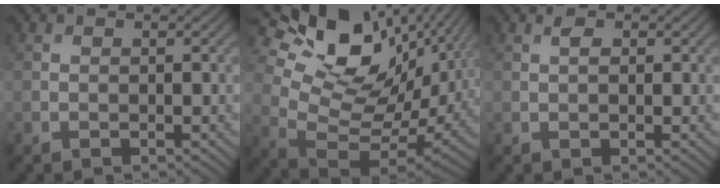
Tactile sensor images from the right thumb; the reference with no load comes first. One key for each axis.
{"total": 17.3, "fx": 7.2, "fy": 9.7, "fz": 12.4, "tx": -0.230, "ty": 0.003, "tz": 0.138}
{"total": 1.3, "fx": 0.3, "fy": 0.6, "fz": 1.0, "tx": -0.022, "ty": -0.001, "tz": 0.006}